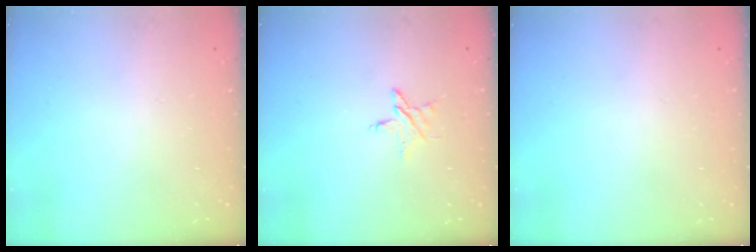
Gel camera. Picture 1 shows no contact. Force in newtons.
{"total": 3.5, "press": 3.4, "slide": 0.3}
{"total": 0.0}